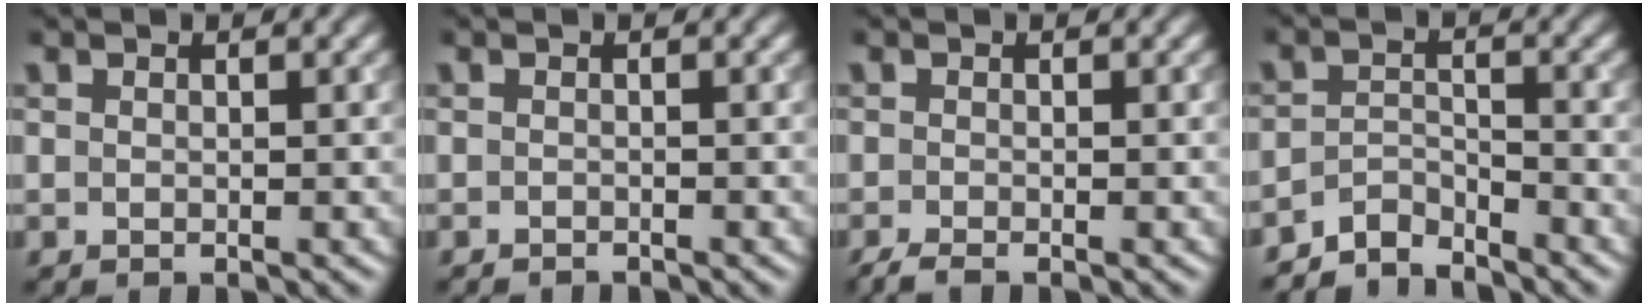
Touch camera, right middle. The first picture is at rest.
{"total": 0.7, "force": [-0.7, 0.1, 0.1], "torque": [0.001, -0.004, -0.012]}
{"total": 1.5, "force": [-1.2, 0.2, 0.9], "torque": [-0.017, -0.007, -0.027]}
{"total": 3.2, "force": [-3.1, 0.5, 0.5], "torque": [-0.008, 0.003, -0.067]}